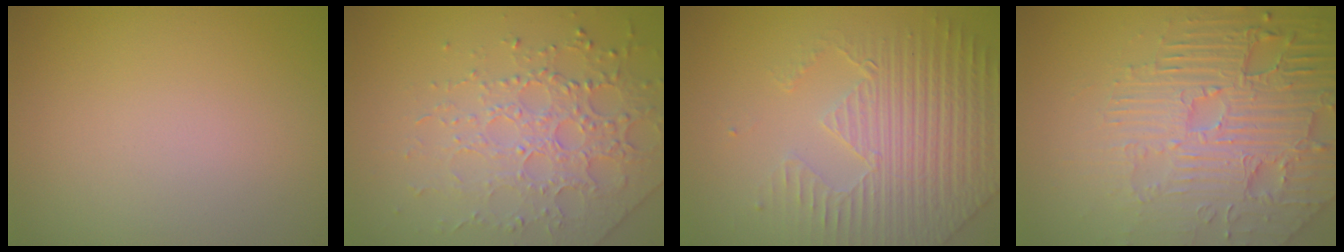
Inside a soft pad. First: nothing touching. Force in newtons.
{"total": 4.2, "press": 4.1, "slide": 0.7}
{"total": 4.2, "press": 4.1, "slide": 1.0}
{"total": 8.4, "press": 6.0, "slide": 5.8}